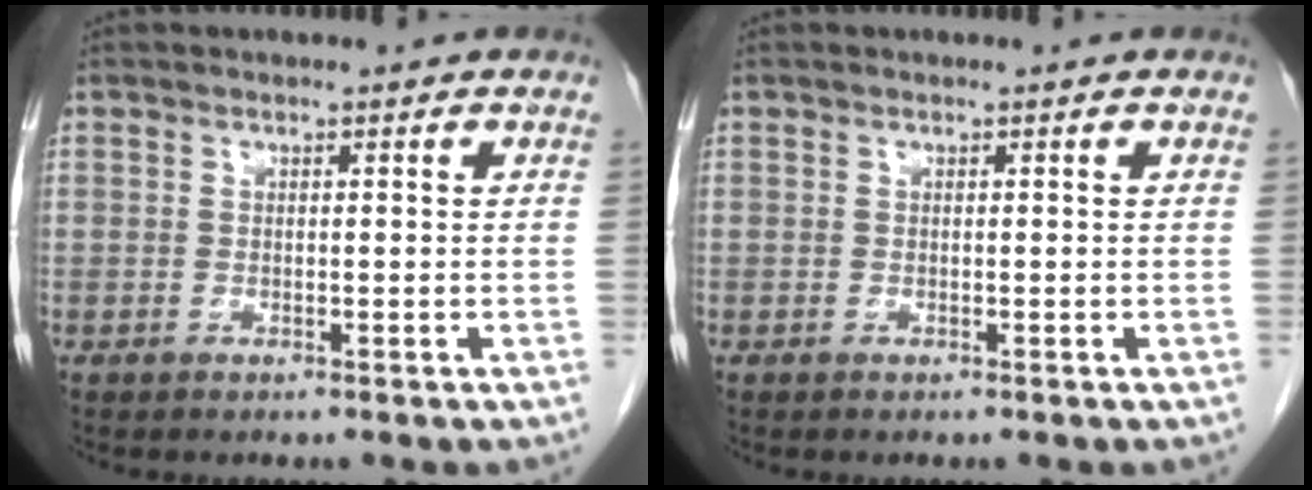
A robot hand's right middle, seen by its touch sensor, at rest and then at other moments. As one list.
[{"total": 0.0}]